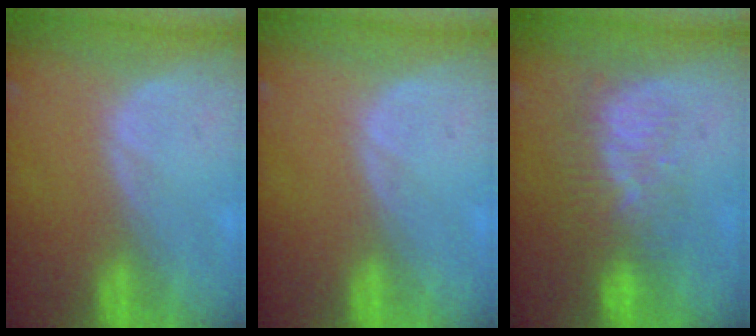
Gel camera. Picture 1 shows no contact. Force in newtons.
{"total": 0.0}
{"total": 8.1, "press": 7.1, "slide": 3.9}